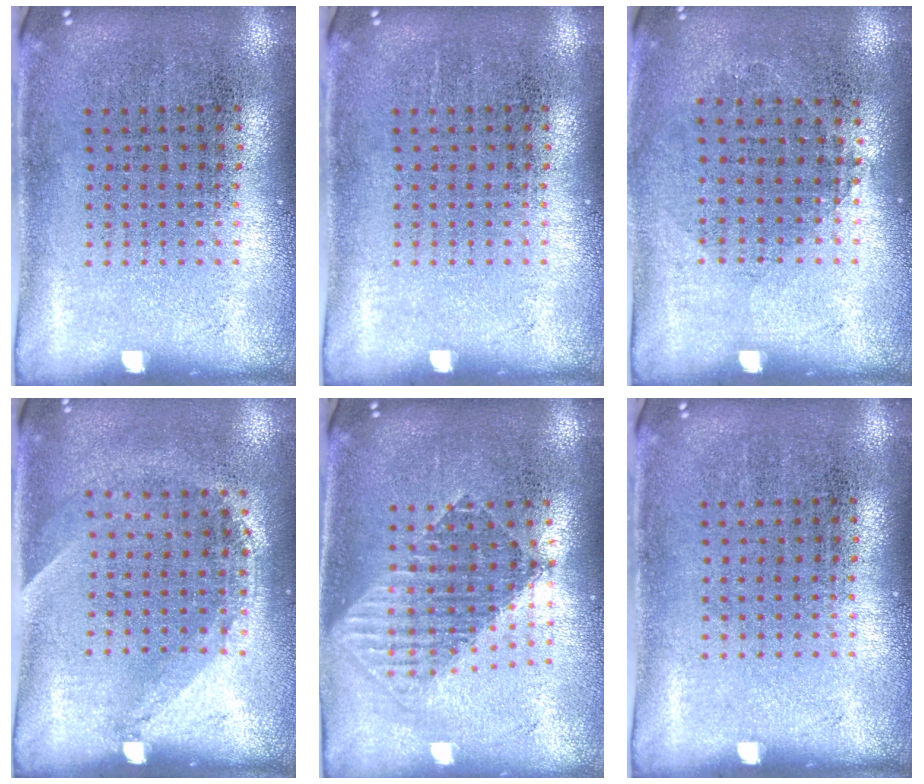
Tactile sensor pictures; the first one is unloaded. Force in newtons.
{"total": 0.0}
{"total": 0.8, "press": 0.8, "slide": 0.3}
{"total": 1.3, "press": 0.9, "slide": 0.9}
{"total": 1.7, "press": 1.4, "slide": 0.9}
{"total": 0.0}